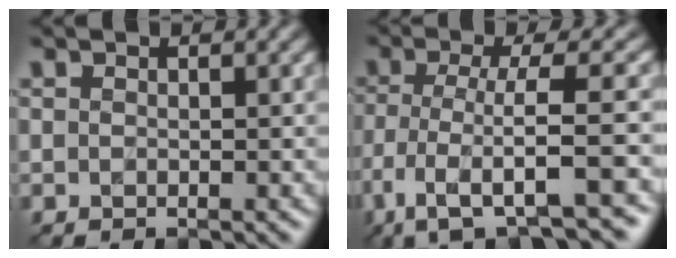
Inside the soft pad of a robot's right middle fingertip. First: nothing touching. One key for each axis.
{"total": 7.3, "fx": -3.5, "fy": 1.8, "fz": 6.2, "tx": -0.098, "ty": 0.000, "tz": -0.063}